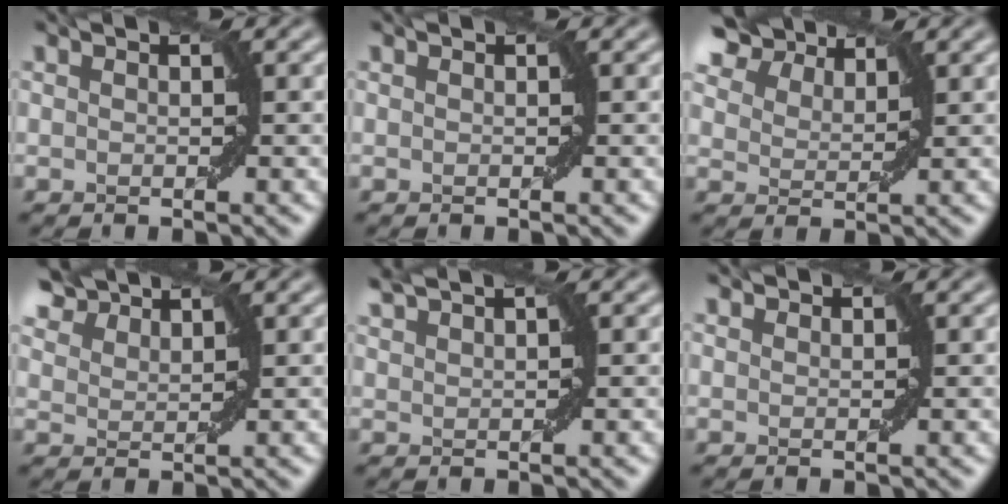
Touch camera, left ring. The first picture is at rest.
{"total": 0.0}
{"total": 6.2, "force": [5.3, 2.3, 2.2], "torque": [-0.062, 0.005, 0.094]}
{"total": 4.3, "force": [4.0, 1.3, 1.2], "torque": [-0.039, 0.007, 0.079]}
{"total": 2.2, "force": [1.9, 0.2, 1.1], "torque": [-0.015, 0.007, 0.032]}
{"total": 0.6, "force": [0.6, 0.1, 0.0], "torque": [-0.001, 0.001, 0.012]}